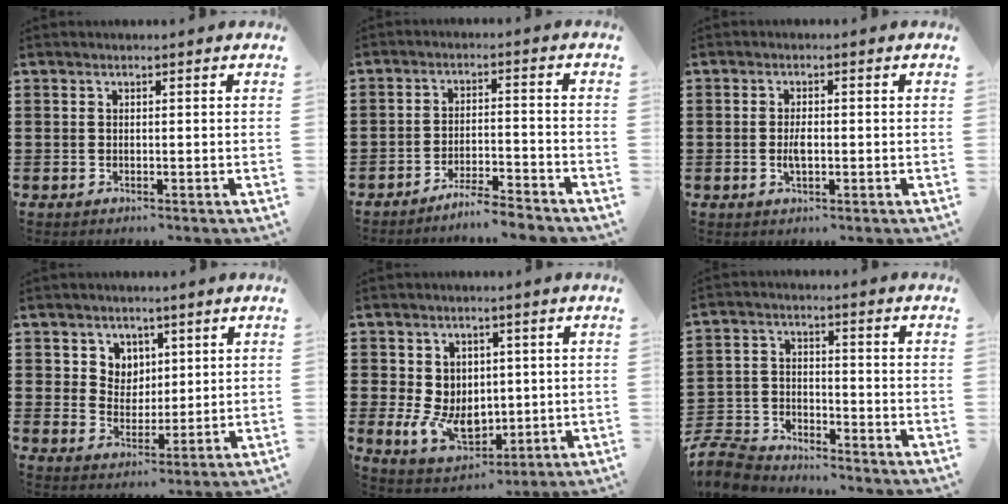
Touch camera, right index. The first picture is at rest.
{"total": 4.5, "force": [-4.4, -0.4, 1.1], "torque": [-0.020, -0.004, -0.086]}
{"total": 2.7, "force": [-0.3, 1.1, 2.5], "torque": [-0.053, -0.003, -0.008]}
{"total": 4.6, "force": [2.5, 3.9, 0.2], "torque": [-0.028, 0.009, 0.046]}
{"total": 6.9, "force": [-0.3, 5.6, 4.1], "torque": [-0.100, 0.005, -0.006]}
{"total": 6.8, "force": [-6.5, 1.7, 1.0], "torque": [-0.037, 0.010, -0.133]}